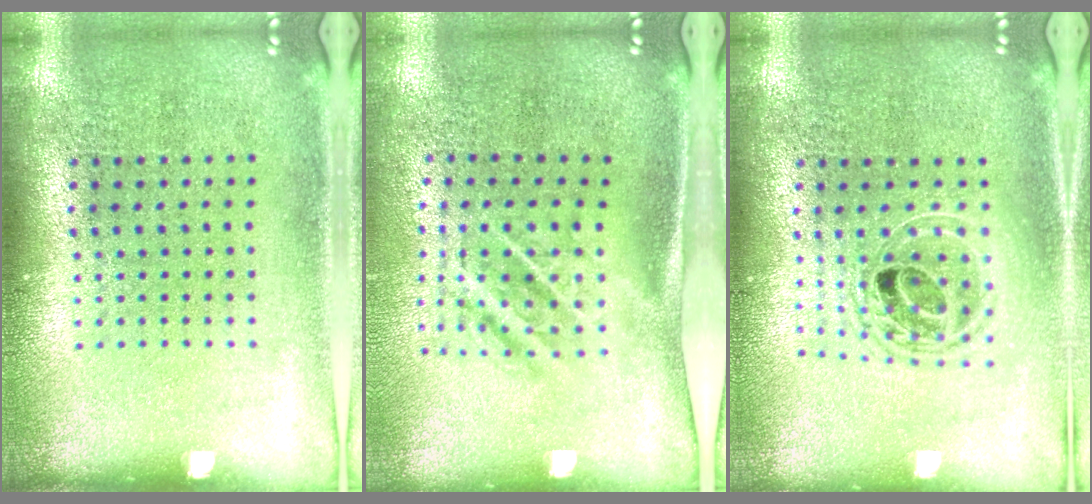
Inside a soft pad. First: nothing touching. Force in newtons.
{"total": 1.8, "press": 1.2, "slide": 1.4}
{"total": 1.6, "press": 1.4, "slide": 0.9}